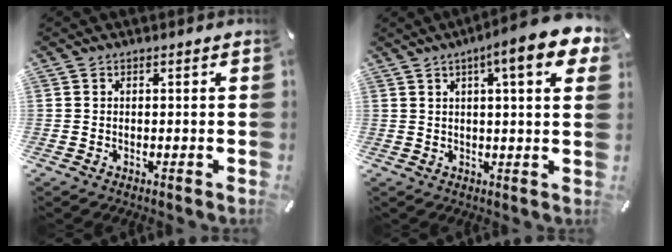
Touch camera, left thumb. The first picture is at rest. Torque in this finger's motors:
{"motor_torque": [0.46, 0.57, 1.46, -1.29, 0.33]}